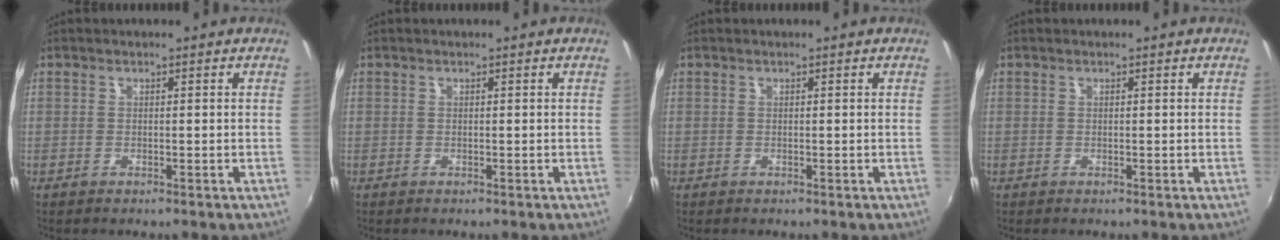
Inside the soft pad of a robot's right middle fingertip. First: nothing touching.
{"total": 0.0}
{"total": 0.0}
{"total": 0.0}